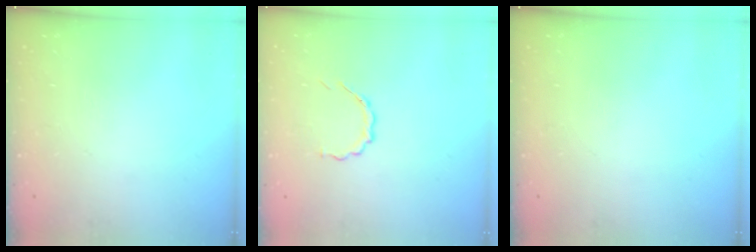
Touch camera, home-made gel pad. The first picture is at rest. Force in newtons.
{"total": 3.3, "press": 3.1, "slide": 1.0}
{"total": 0.0}